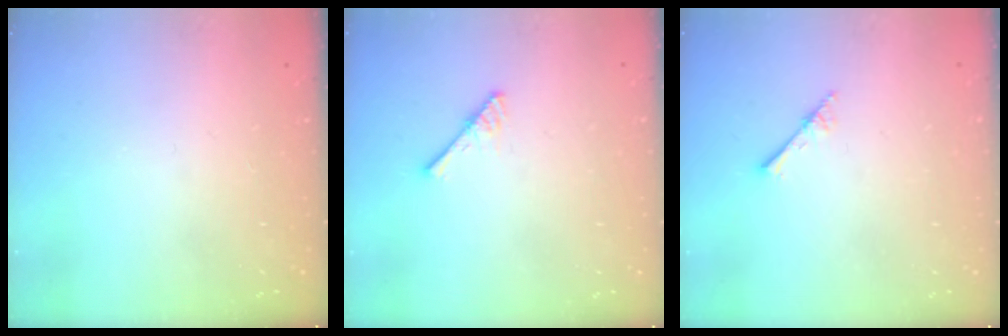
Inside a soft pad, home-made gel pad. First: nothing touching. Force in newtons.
{"total": 4.8, "press": 4.8, "slide": 0.5}
{"total": 2.3, "press": 2.2, "slide": 0.2}